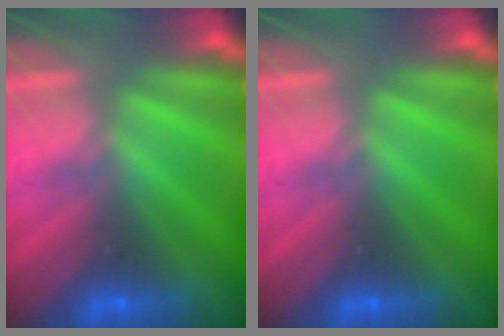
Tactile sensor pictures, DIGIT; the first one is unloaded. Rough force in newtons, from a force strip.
{"total": 0.0}